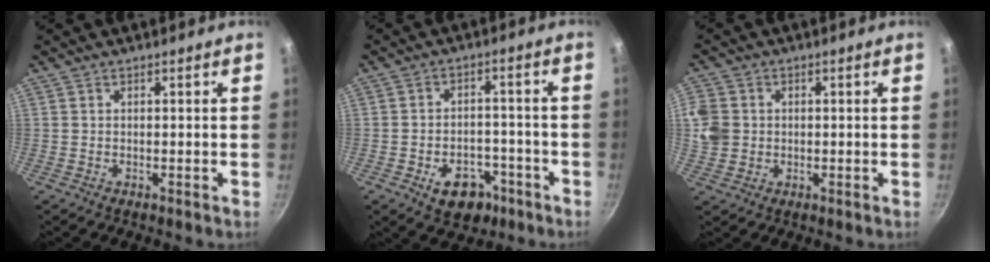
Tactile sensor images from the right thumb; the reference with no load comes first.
{"total": 9.1, "force": [-4.6, 6.1, 4.9], "torque": [-0.040, 0.030, -0.058]}
{"total": 7.4, "force": [0.4, 6.7, 3.3], "torque": [-0.060, 0.000, 0.004]}